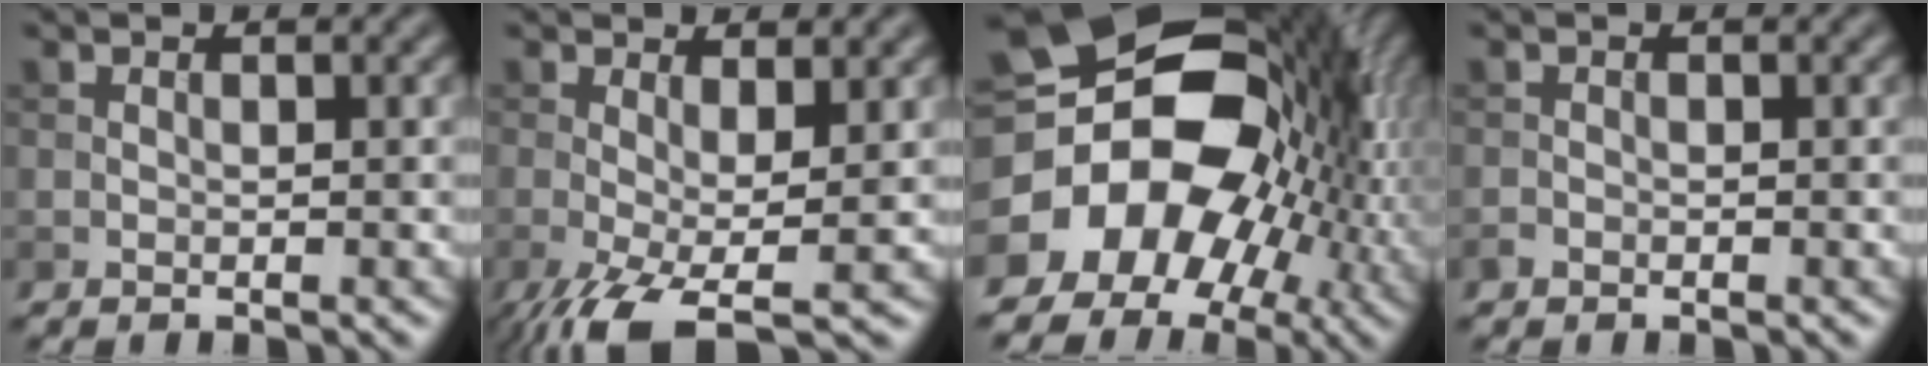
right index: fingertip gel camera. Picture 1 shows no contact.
{"total": 5.6, "force": [-2.3, 1.4, 5.0], "torque": [-0.100, -0.018, -0.042]}
{"total": 15.0, "force": [-2.5, 11.3, 9.6], "torque": [-0.165, -0.008, -0.042]}
{"total": 0.5, "force": [-0.4, 0.4, 0.0], "torque": [0.002, -0.004, -0.007]}